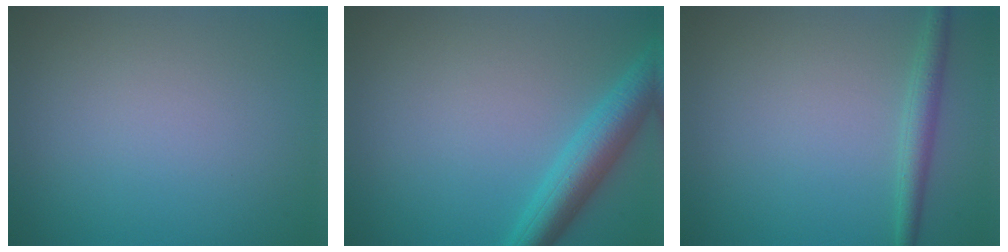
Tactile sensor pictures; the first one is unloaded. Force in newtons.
{"total": 4.8, "press": 4.8, "slide": 0.1}
{"total": 2.1, "press": 2.1, "slide": 0.0}